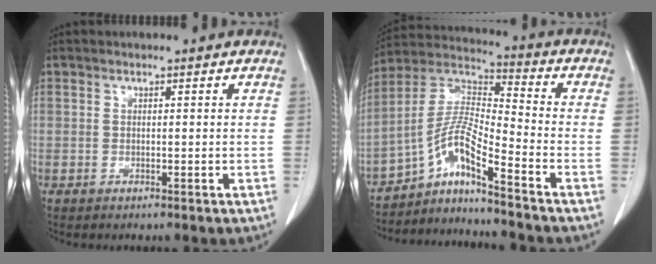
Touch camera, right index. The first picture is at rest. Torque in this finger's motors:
{"motor_torque": [0.16, -0.17, 0.26, 0.13]}